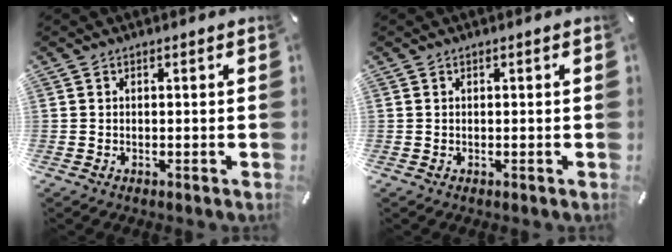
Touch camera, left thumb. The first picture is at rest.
{"total": 0.0}